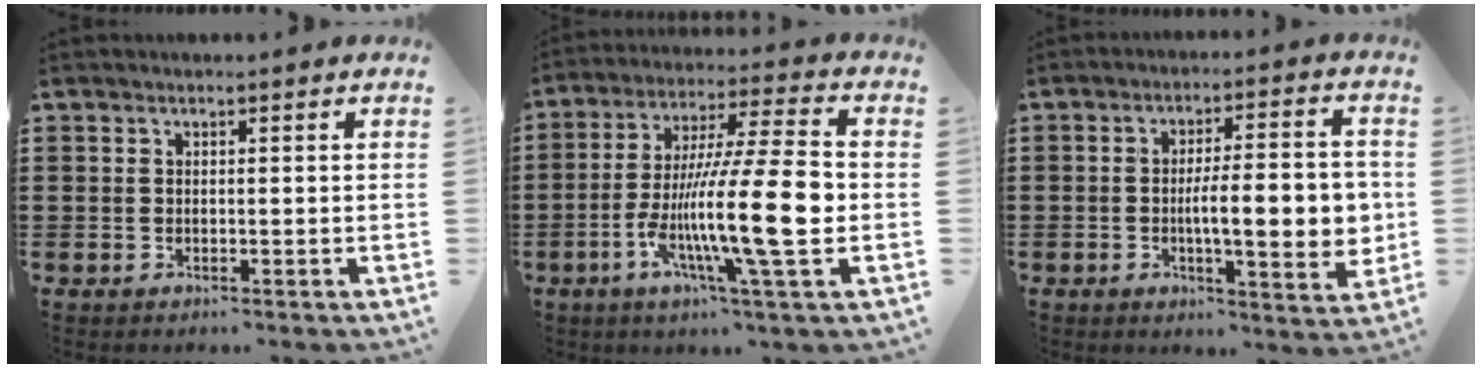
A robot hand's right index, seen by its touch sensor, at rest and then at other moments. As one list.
[{"total": 17.9, "force": [-3.6, 2.2, 17.4], "torque": [-0.315, -0.012, -0.069]}, {"total": 10.9, "force": [-1.0, 2.6, 10.5], "torque": [-0.147, -0.007, -0.022]}]